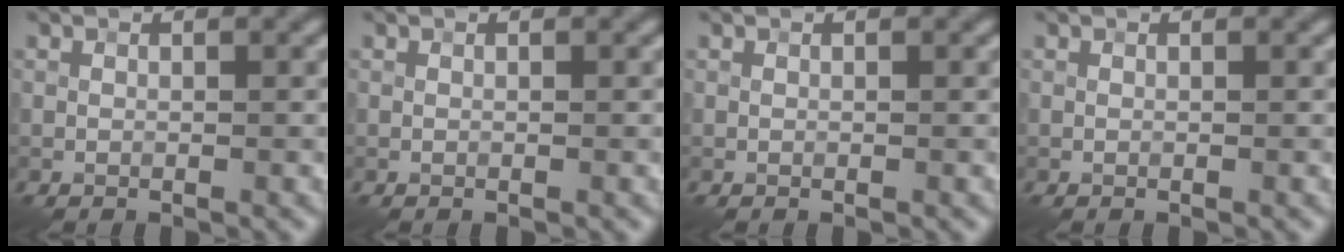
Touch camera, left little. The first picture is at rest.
{"total": 0.0}
{"total": 0.0}
{"total": 0.0}